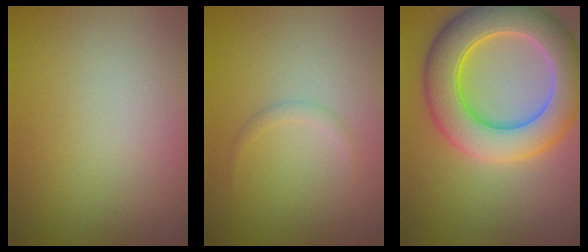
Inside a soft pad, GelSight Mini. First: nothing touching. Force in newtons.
{"total": 0.7, "press": 0.7, "slide": 0.0}
{"total": 8.7, "press": 8.7, "slide": 0.3}